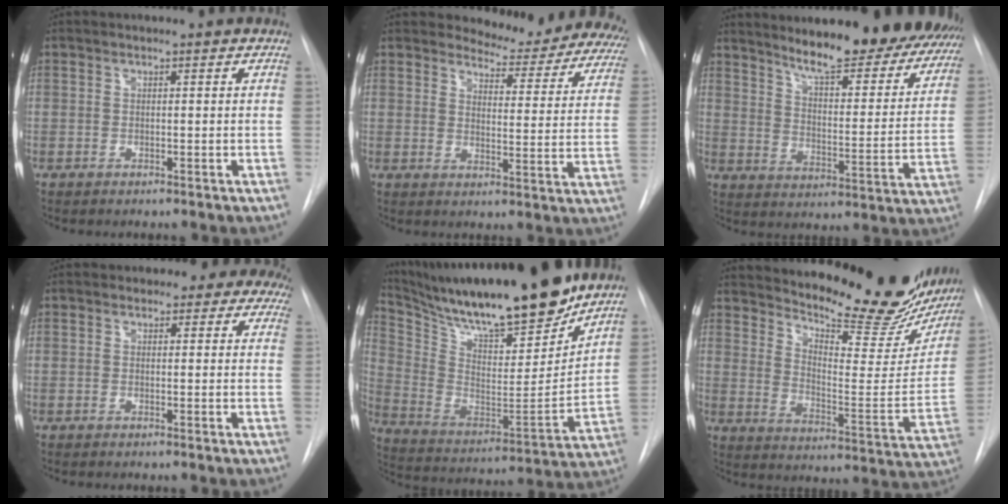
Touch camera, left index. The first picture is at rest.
{"total": 15.6, "force": [14.7, 4.2, 3.3], "torque": [-0.011, -0.074, 0.150]}
{"total": 23.8, "force": [20.6, 4.7, 11.0], "torque": [-0.138, -0.061, 0.258]}
{"total": 7.8, "force": [6.9, 3.7, 0.8], "torque": [0.033, -0.009, 0.049]}
{"total": 27.0, "force": [22.8, 3.9, 13.9], "torque": [-0.259, -0.038, 0.359]}
{"total": 26.2, "force": [22.6, 6.1, 11.8], "torque": [-0.184, -0.087, 0.286]}